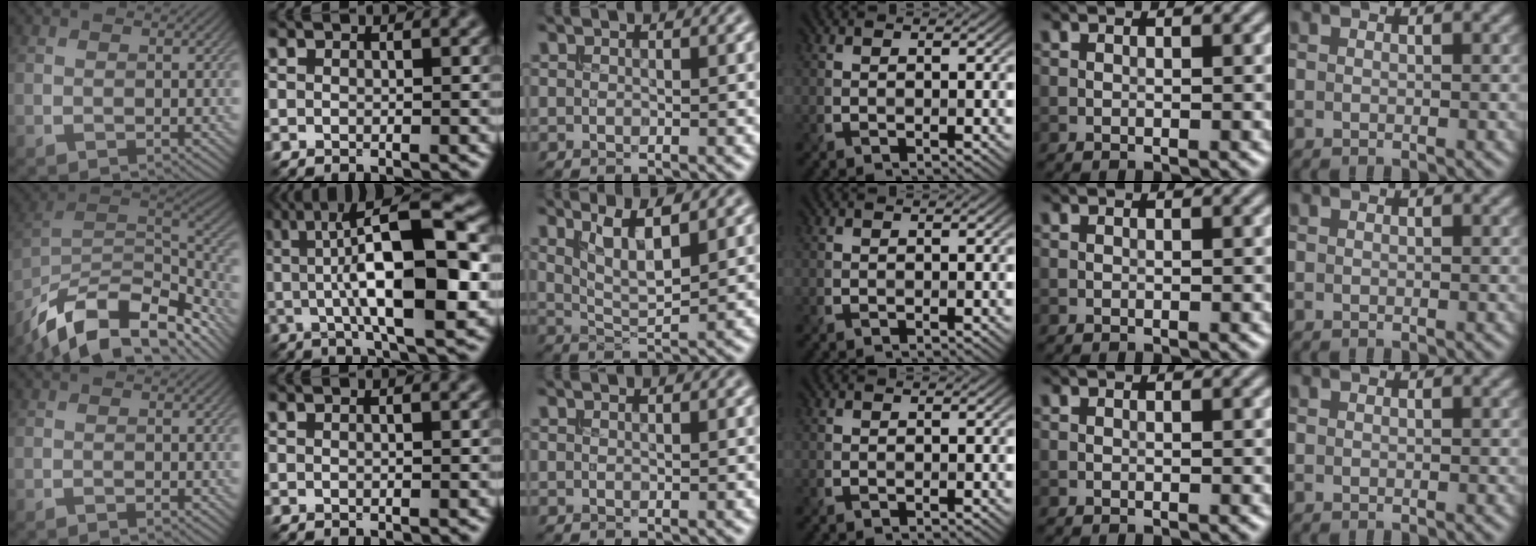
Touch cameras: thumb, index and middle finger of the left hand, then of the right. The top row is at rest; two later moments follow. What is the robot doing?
{"motion": "insert", "object": "bucket"}